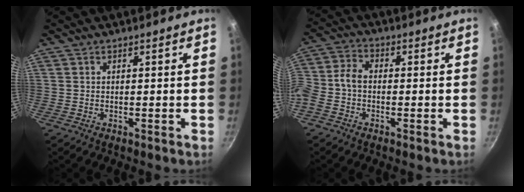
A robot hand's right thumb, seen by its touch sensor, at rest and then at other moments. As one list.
[{"total": 5.9, "force": [-1.9, 3.9, 4.0], "torque": [-0.092, 0.030, -0.053]}]